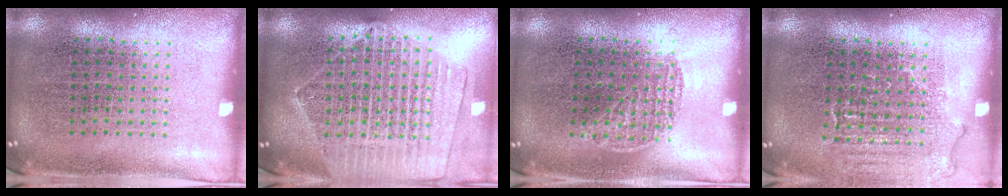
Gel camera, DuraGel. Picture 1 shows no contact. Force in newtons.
{"total": 2.2, "press": 2.0, "slide": 1.0}
{"total": 0.5, "press": 0.4, "slide": 0.4}
{"total": 1.1, "press": 1.0, "slide": 0.1}